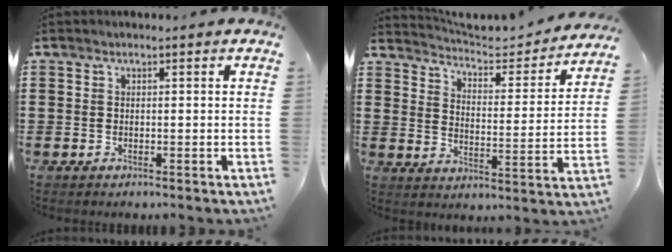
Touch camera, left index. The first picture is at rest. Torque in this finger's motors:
{"motor_torque": [1.24, -0.90, -0.28, -0.06]}